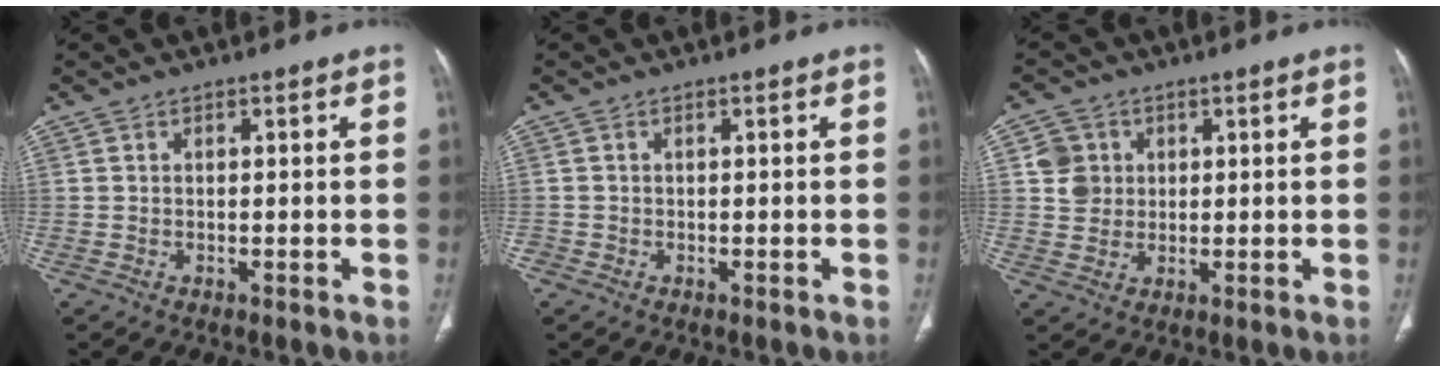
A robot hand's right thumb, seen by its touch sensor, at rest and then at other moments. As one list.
[{"total": 0.7, "force": [-0.4, 0.6, 0.0], "torque": [-0.002, 0.003, -0.010]}, {"total": 5.1, "force": [1.2, 4.8, 1.3], "torque": [0.000, 0.000, 0.021]}]